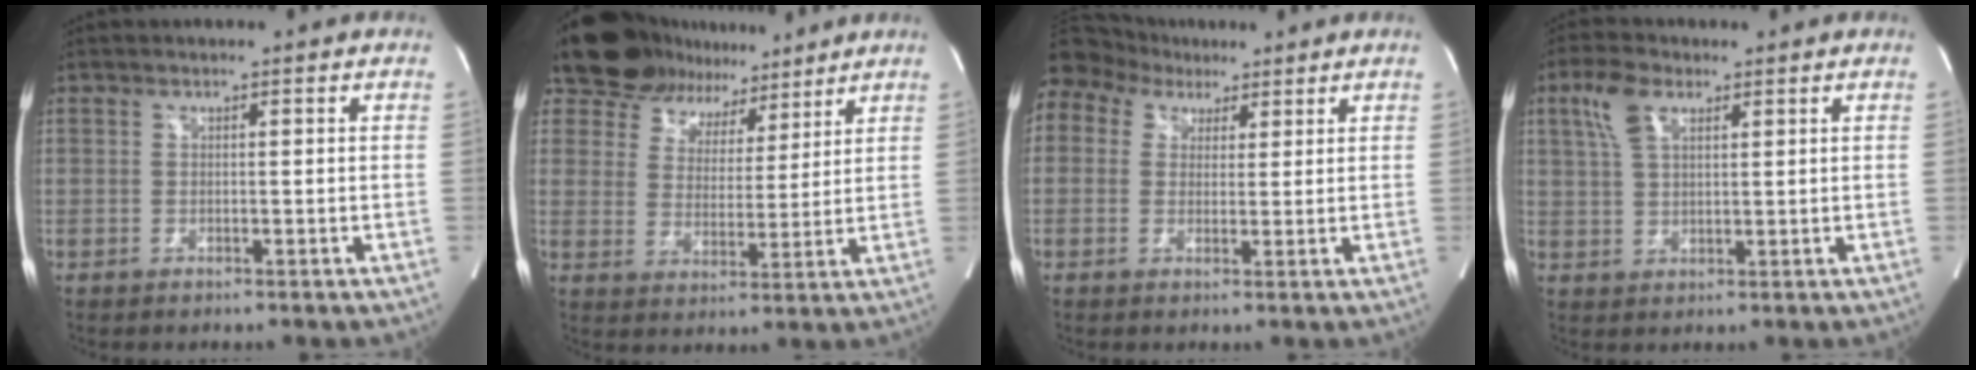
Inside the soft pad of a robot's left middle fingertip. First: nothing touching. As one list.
[{"total": 11.4, "force": [9.6, 5.9, 1.8], "torque": [-0.022, 0.014, 0.151]}, {"total": 14.2, "force": [8.5, 10.2, 4.8], "torque": [-0.167, 0.073, 0.164]}, {"total": 5.2, "force": [2.8, 2.4, 3.7], "torque": [-0.086, 0.016, 0.059]}]